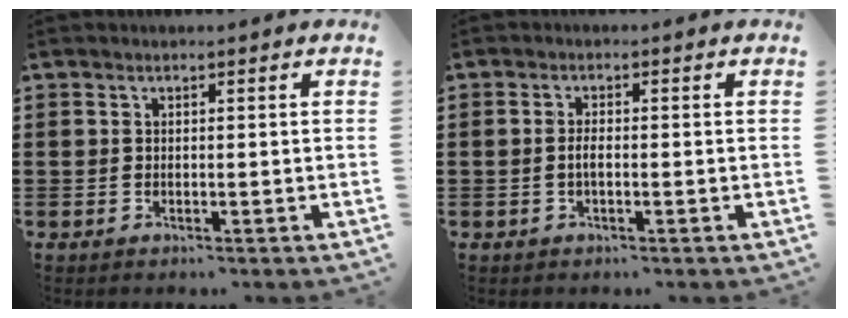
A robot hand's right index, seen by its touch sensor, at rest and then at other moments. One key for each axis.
{"total": 1.6, "fx": -0.4, "fy": 0.4, "fz": 1.5, "tx": -0.036, "ty": -0.003, "tz": -0.009}